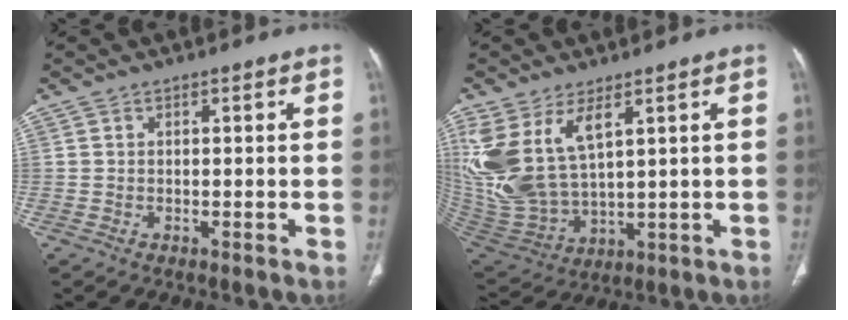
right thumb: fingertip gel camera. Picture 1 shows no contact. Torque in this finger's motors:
{"motor_torque": [0.52, 3.86, 1.62, 1.15, 0.23]}